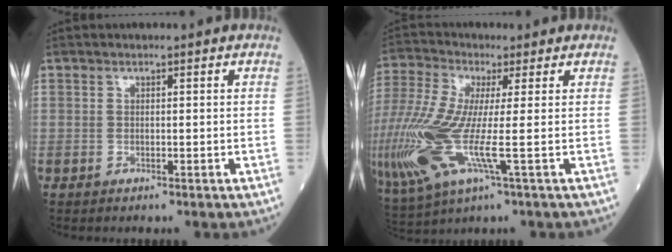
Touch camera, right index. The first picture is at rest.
{"total": 19.1, "force": [-3.6, 4.6, 18.2], "torque": [-0.472, -0.031, -0.068]}